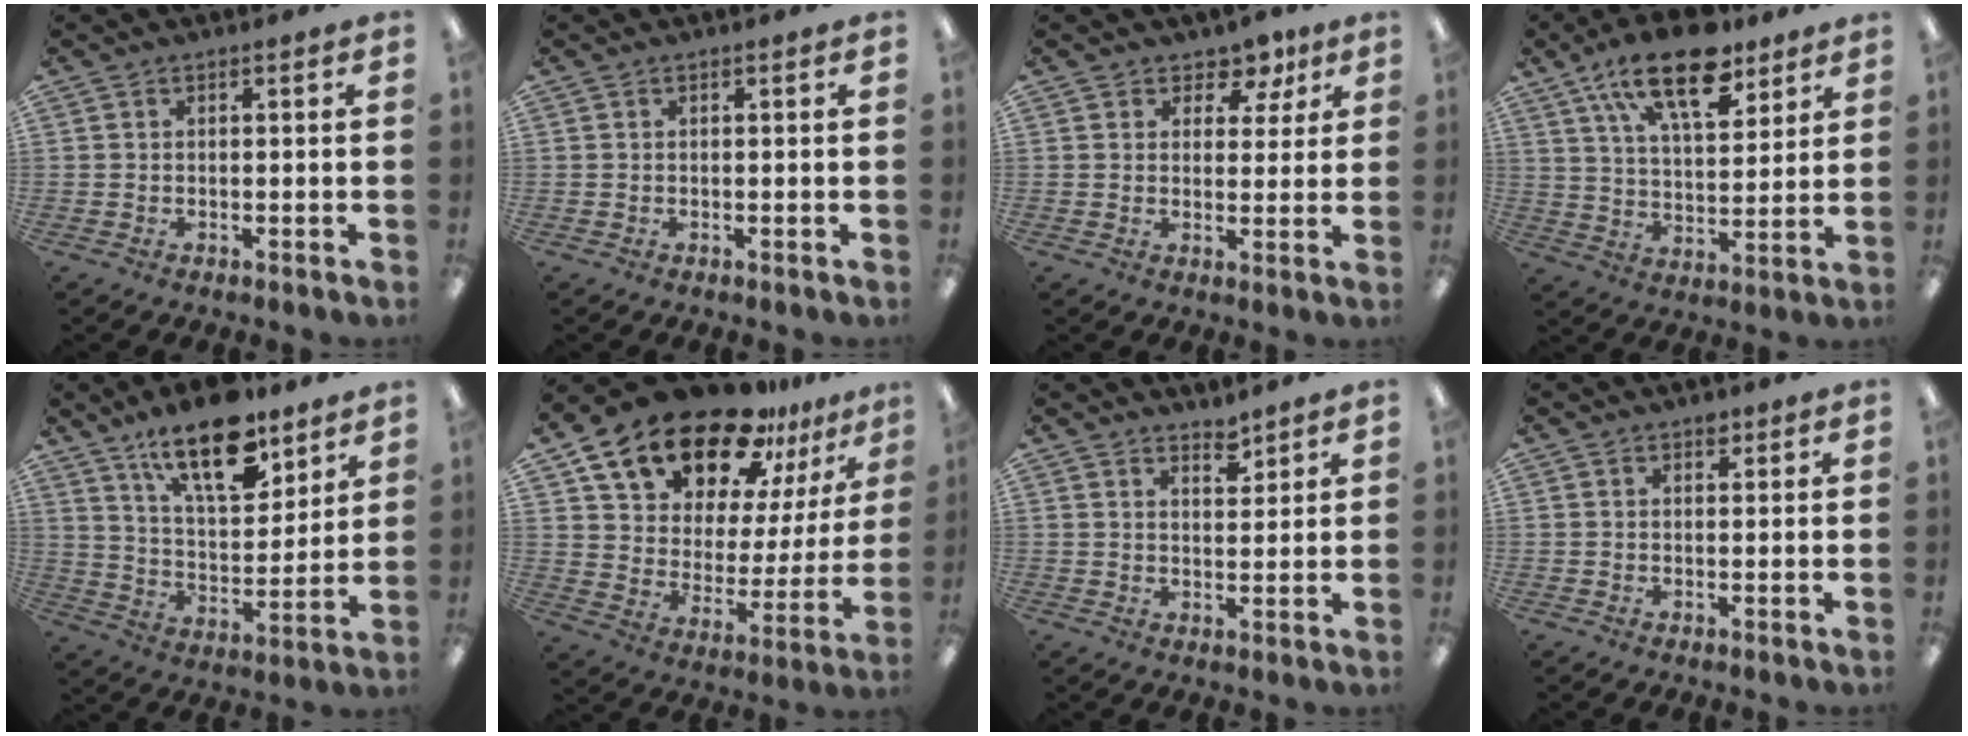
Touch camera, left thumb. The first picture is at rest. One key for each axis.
{"total": 0.0}
{"total": 5.4, "fx": 3.5, "fy": 3.9, "fz": 1.5, "tx": -0.017, "ty": -0.016, "tz": 0.059}
{"total": 18.4, "fx": 11.8, "fy": 8.2, "fz": 11.5, "tx": -0.188, "ty": -0.048, "tz": 0.200}
{"total": 17.8, "fx": 12.5, "fy": 7.4, "fz": 10.4, "tx": -0.165, "ty": -0.067, "tz": 0.212}
{"total": 21.9, "fx": 17.2, "fy": 10.0, "fz": 9.0, "tx": -0.167, "ty": -0.115, "tz": 0.310}
{"total": 3.6, "fx": 3.3, "fy": 1.1, "fz": 0.7, "tx": -0.002, "ty": -0.025, "tz": 0.059}
{"total": 1.5, "fx": 1.1, "fy": 0.8, "fz": 0.6, "tx": -0.004, "ty": -0.003, "tz": 0.018}